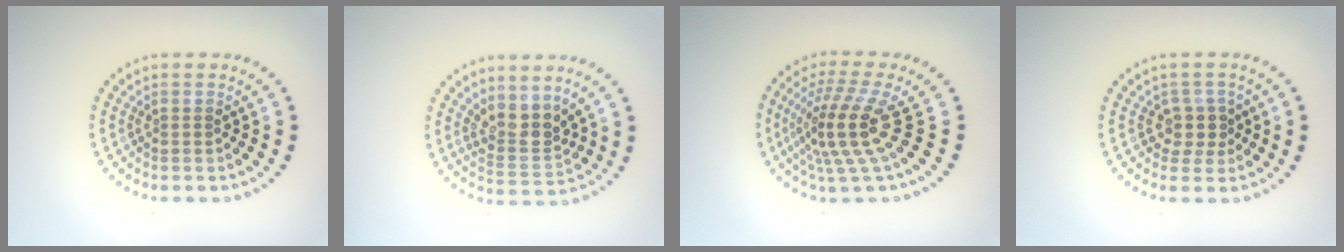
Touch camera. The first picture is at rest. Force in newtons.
{"total": 3.1, "press": 2.5, "slide": 1.8}
{"total": 5.0, "press": 3.6, "slide": 3.4}
{"total": 2.3, "press": 1.9, "slide": 1.3}